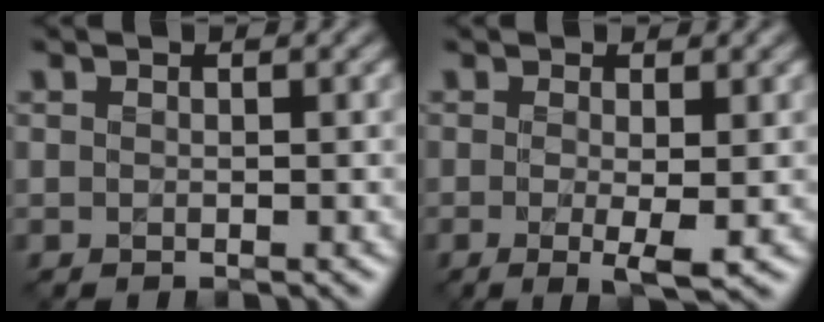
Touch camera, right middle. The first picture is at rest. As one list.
[{"total": 2.8, "force": [-0.4, 0.5, 2.7], "torque": [-0.048, -0.013, -0.006]}]